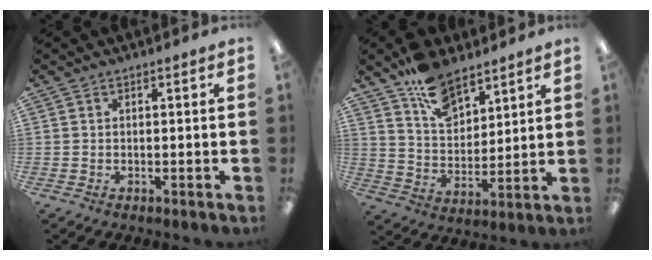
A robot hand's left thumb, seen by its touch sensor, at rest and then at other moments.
{"total": 12.0, "force": [8.6, 6.4, 5.3], "torque": [-0.090, -0.049, 0.162]}